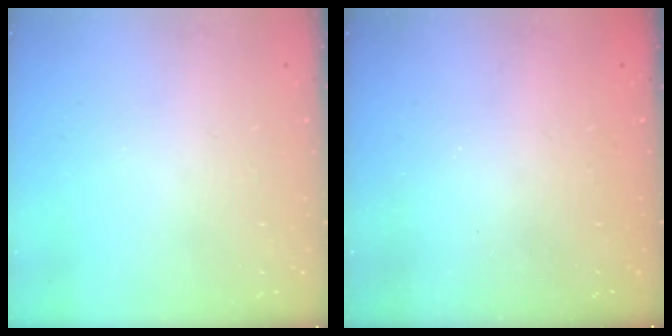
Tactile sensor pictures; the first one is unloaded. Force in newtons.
{"total": 2.3, "press": 2.1, "slide": 1.0}